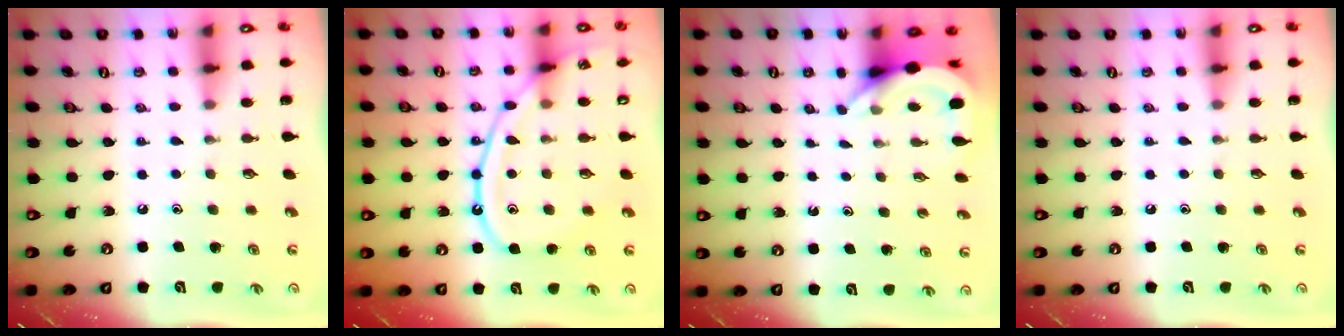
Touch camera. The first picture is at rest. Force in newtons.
{"total": 13.5, "press": 13.4, "slide": 1.2}
{"total": 4.7, "press": 4.7, "slide": 0.2}
{"total": 0.0}